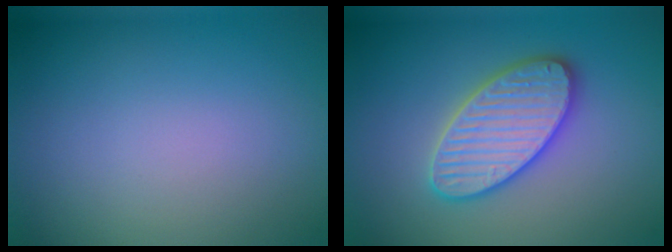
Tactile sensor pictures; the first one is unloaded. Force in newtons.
{"total": 5.8, "press": 5.8, "slide": 0.6}